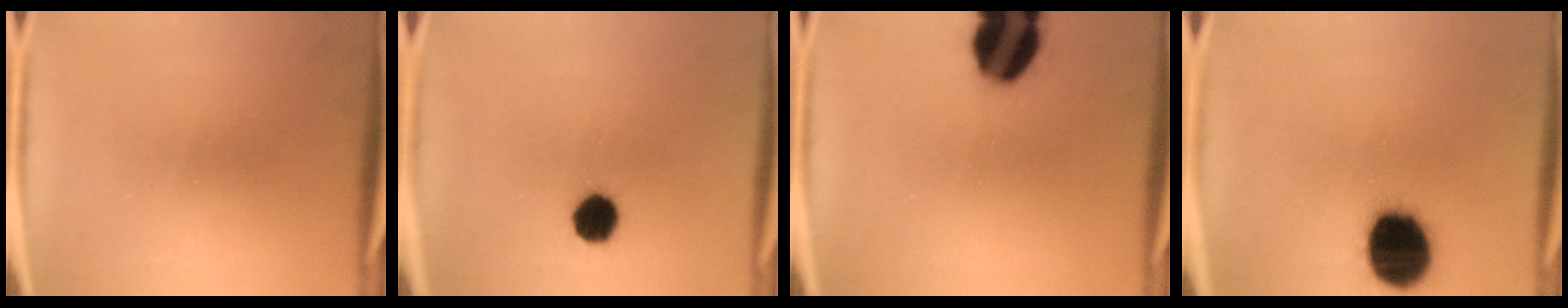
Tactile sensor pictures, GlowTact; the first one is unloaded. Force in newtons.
{"total": 6.9}
{"total": 14.6}
{"total": 18.8}